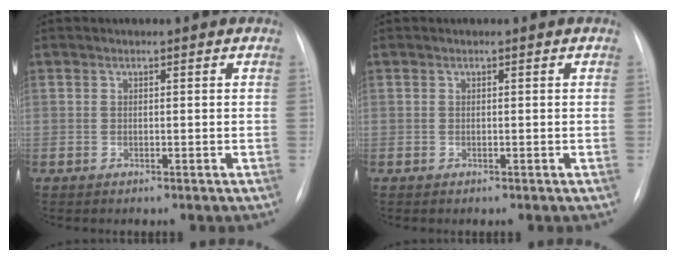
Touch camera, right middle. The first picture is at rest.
{"total": 0.0}